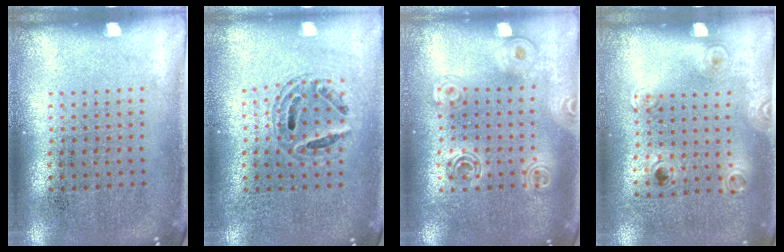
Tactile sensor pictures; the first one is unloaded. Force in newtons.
{"total": 0.7, "press": 0.7, "slide": 0.3}
{"total": 1.7, "press": 1.4, "slide": 0.8}
{"total": 1.2, "press": 0.8, "slide": 0.8}